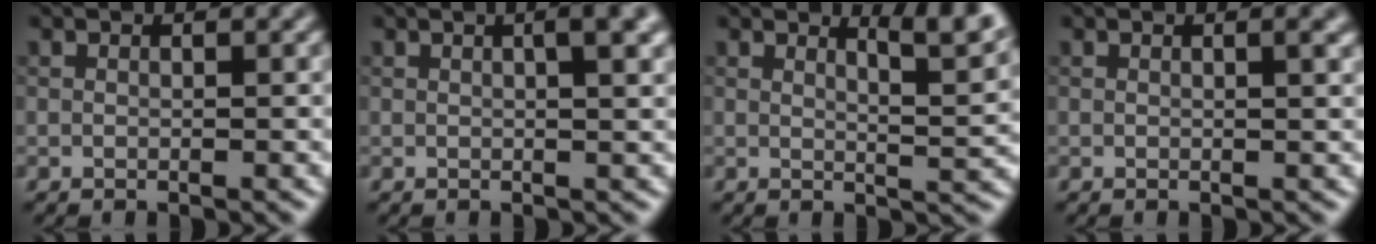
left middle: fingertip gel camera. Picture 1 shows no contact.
{"total": 4.7, "force": [1.6, 1.8, 4.0], "torque": [-0.025, 0.019, 0.000]}
{"total": 4.2, "force": [3.0, 0.9, 2.9], "torque": [-0.032, 0.001, 0.046]}
{"total": 1.3, "force": [0.4, 0.4, 1.2], "torque": [-0.011, 0.002, 0.003]}